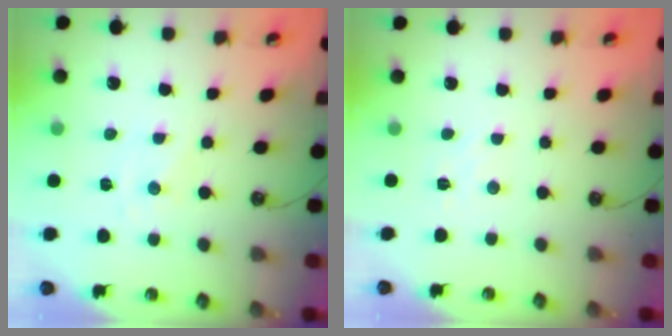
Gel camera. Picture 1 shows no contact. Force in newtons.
{"total": 1.7, "press": 1.6, "slide": 0.4}